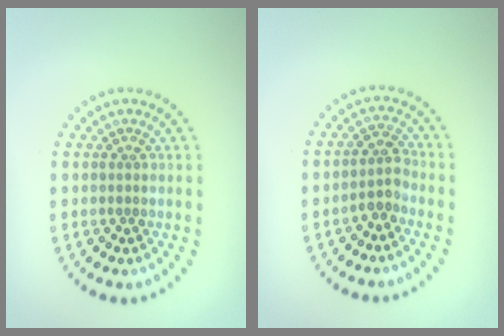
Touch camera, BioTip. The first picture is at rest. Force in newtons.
{"total": 1.9, "press": 1.5, "slide": 1.0}